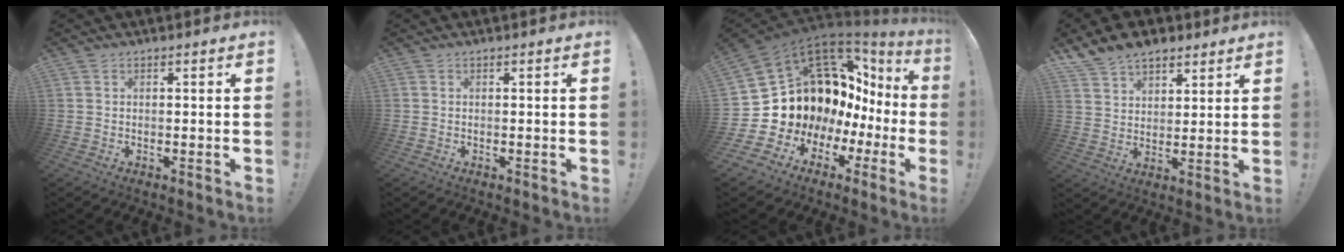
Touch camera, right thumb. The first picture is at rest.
{"total": 0.0}
{"total": 17.3, "force": [6.4, 12.0, 10.7], "torque": [-0.158, -0.069, 0.164]}
{"total": 8.4, "force": [7.0, 4.3, 2.1], "torque": [-0.043, -0.044, 0.136]}